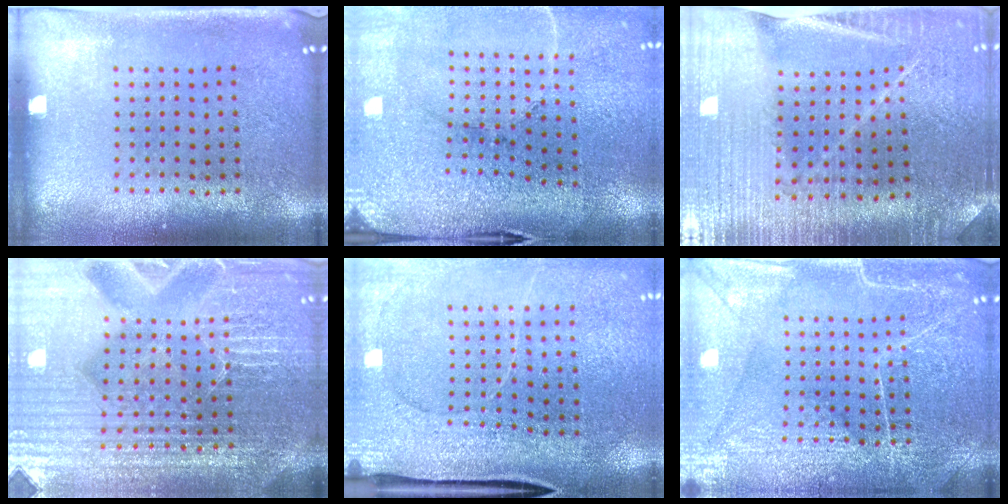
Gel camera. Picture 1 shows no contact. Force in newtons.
{"total": 3.5, "press": 3.5, "slide": 0.4}
{"total": 3.0, "press": 3.0, "slide": 0.3}
{"total": 5.7, "press": 5.2, "slide": 2.2}
{"total": 3.0, "press": 2.8, "slide": 1.1}
{"total": 5.3, "press": 5.2, "slide": 0.6}